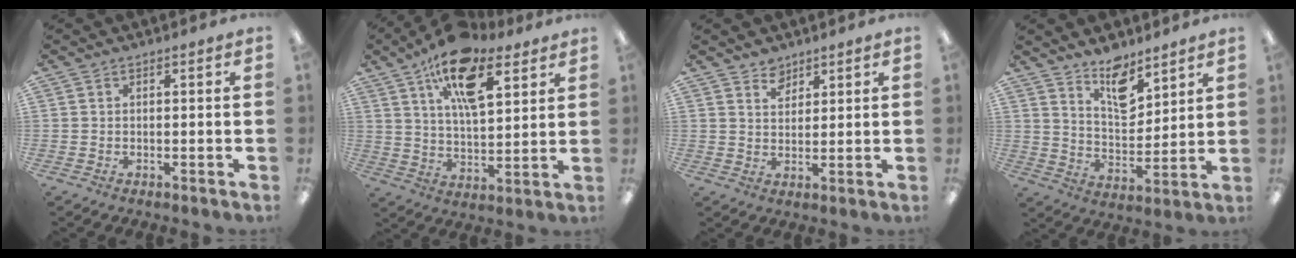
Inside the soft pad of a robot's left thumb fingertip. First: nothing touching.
{"total": 17.3, "force": [9.9, 7.8, 11.8], "torque": [-0.194, -0.031, 0.168]}
{"total": 4.0, "force": [3.4, 2.1, 0.5], "torque": [-0.003, -0.018, 0.062]}
{"total": 10.3, "force": [8.1, 4.4, 4.6], "torque": [-0.059, -0.057, 0.143]}